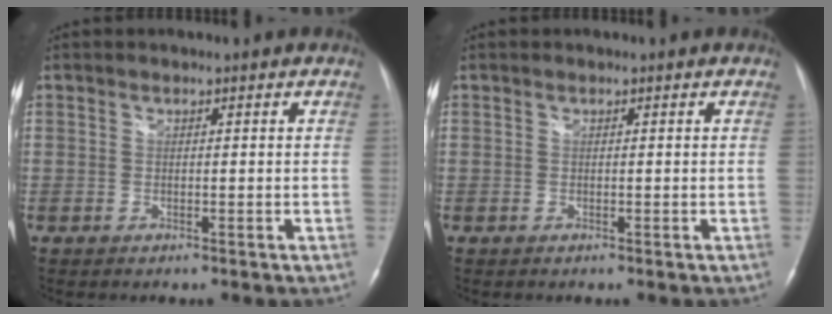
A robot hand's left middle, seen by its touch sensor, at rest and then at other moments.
{"total": 0.0}